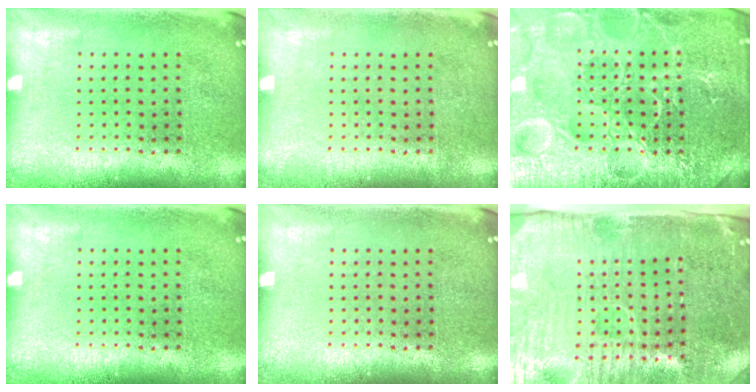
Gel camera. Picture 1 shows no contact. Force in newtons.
{"total": 0.0}
{"total": 7.2, "press": 7.2, "slide": 0.9}
{"total": 0.0}
{"total": 0.0}
{"total": 5.1, "press": 4.4, "slide": 2.7}